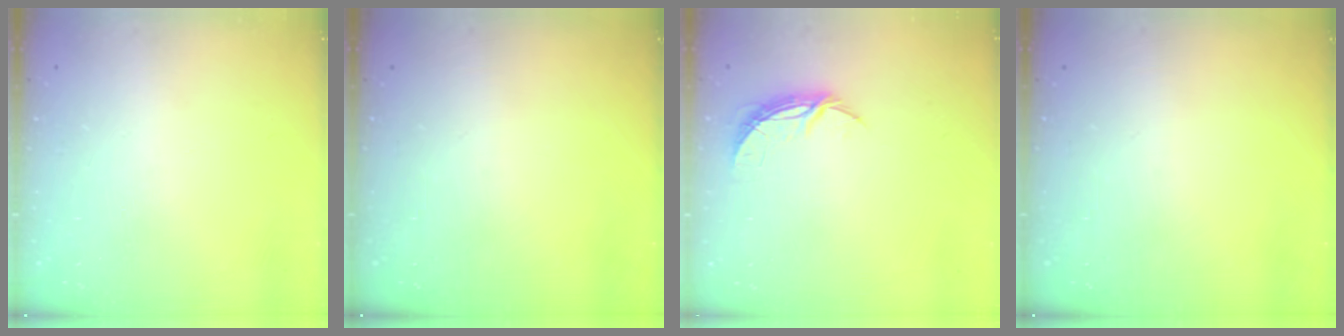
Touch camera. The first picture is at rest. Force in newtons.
{"total": 0.0}
{"total": 5.7, "press": 5.7, "slide": 0.3}
{"total": 0.0}